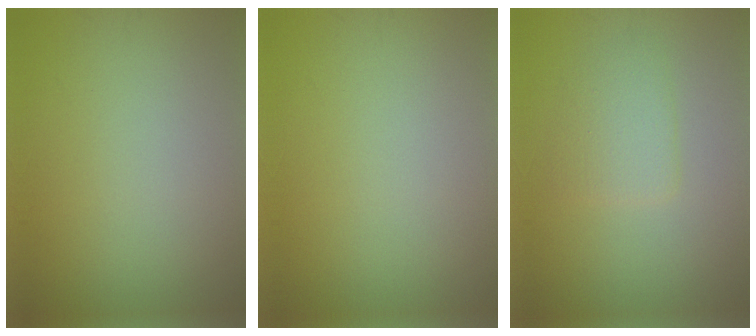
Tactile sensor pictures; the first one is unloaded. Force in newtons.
{"total": 0.0}
{"total": 2.4, "press": 2.3, "slide": 0.5}